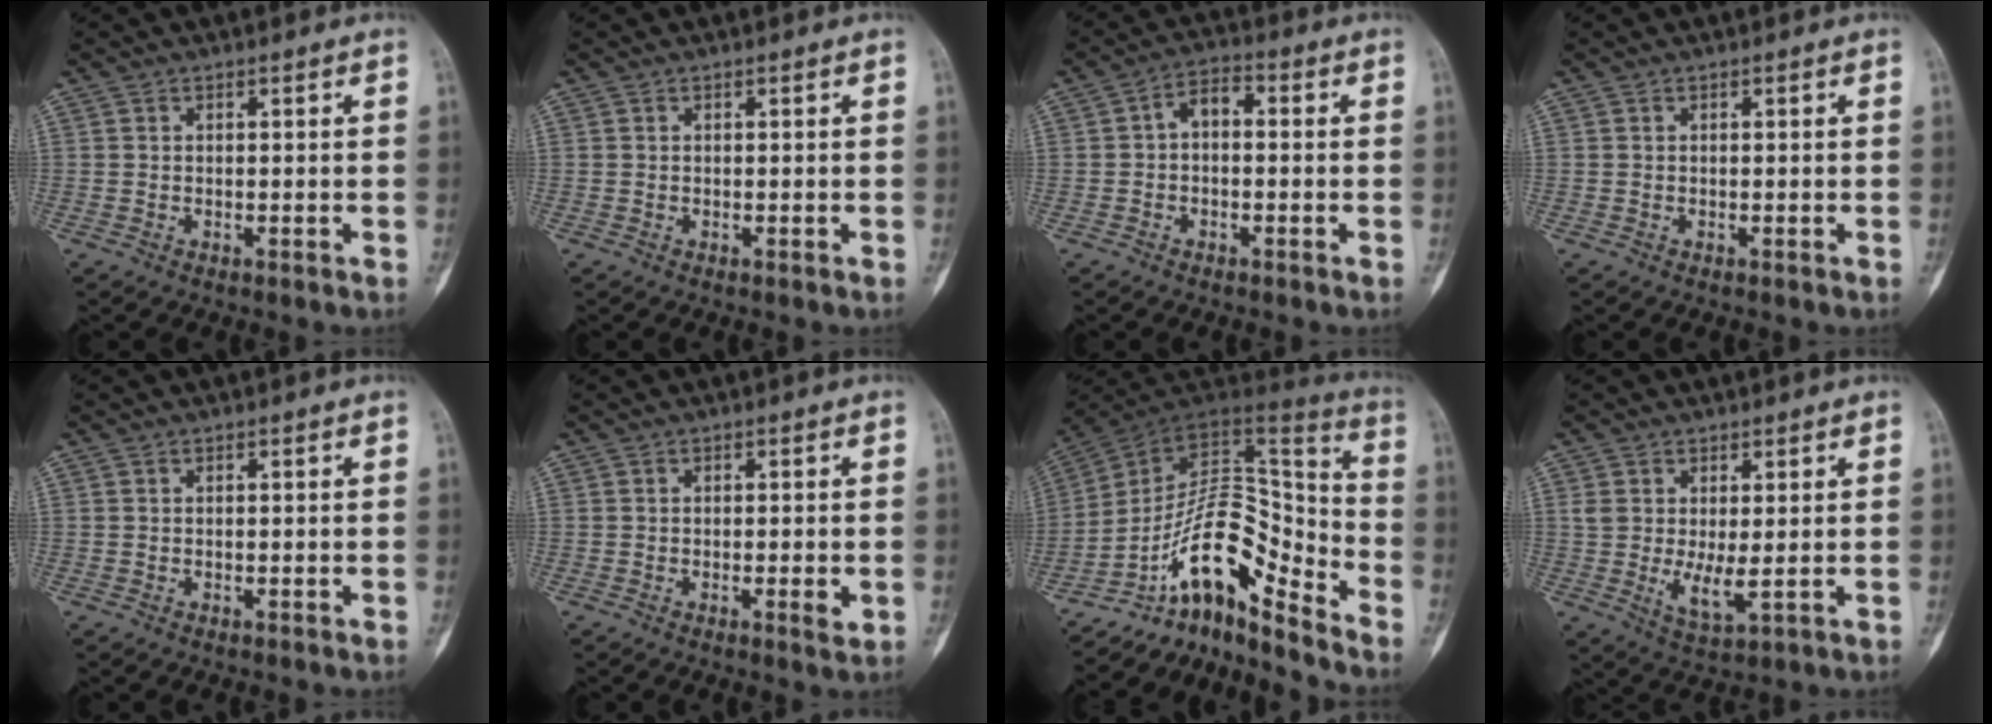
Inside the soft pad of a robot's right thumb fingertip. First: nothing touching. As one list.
[{"total": 0.0}, {"total": 4.7, "force": [-0.1, 2.8, 3.7], "torque": [-0.049, 0.022, -0.015]}, {"total": 0.0}, {"total": 0.0}, {"total": 2.3, "force": [-0.5, 0.5, 2.2], "torque": [-0.033, -0.005, -0.009]}, {"total": 16.4, "force": [-11.2, 5.9, 10.3], "torque": [-0.136, 0.129, -0.195]}, {"total": 5.8, "force": [0.1, 2.4, 5.2], "torque": [-0.095, -0.015, 0.010]}]